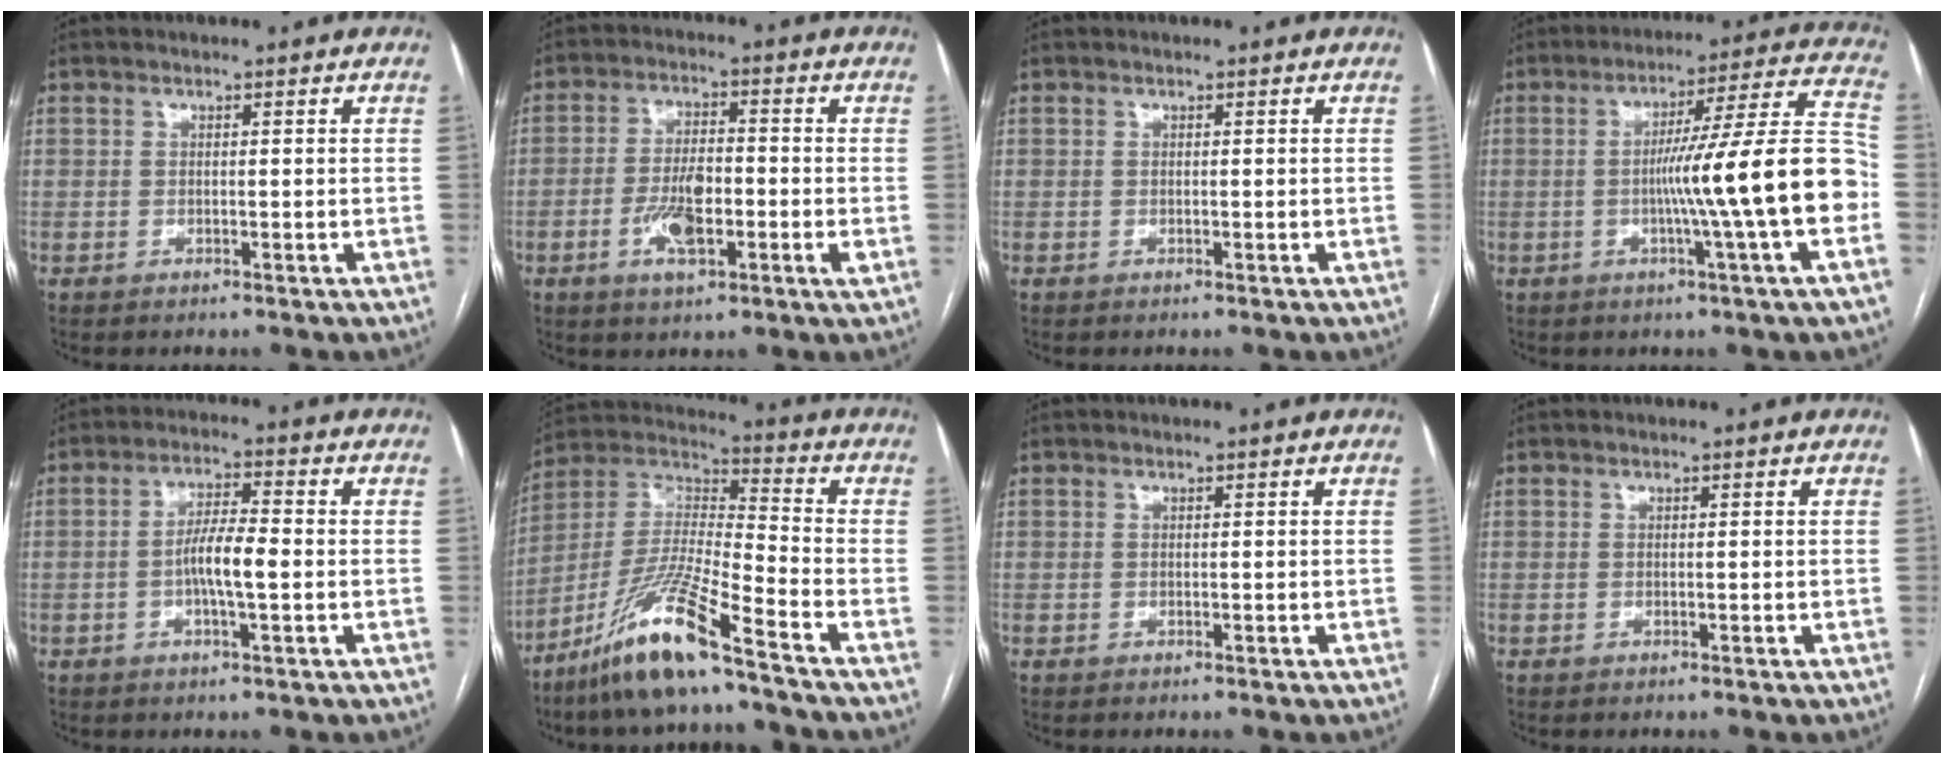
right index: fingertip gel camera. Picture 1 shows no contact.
{"total": 7.9, "force": [-2.1, 2.3, 7.3], "torque": [-0.142, 0.002, -0.036]}
{"total": 0.0}
{"total": 16.4, "force": [-3.4, -1.8, 16.0], "torque": [-0.237, 0.010, -0.060]}
{"total": 5.9, "force": [-1.0, 0.9, 5.8], "torque": [-0.113, 0.004, -0.021]}
{"total": 14.6, "force": [-10.0, 0.0, 10.7], "torque": [-0.227, -0.019, -0.192]}
{"total": 0.0}
{"total": 0.0}